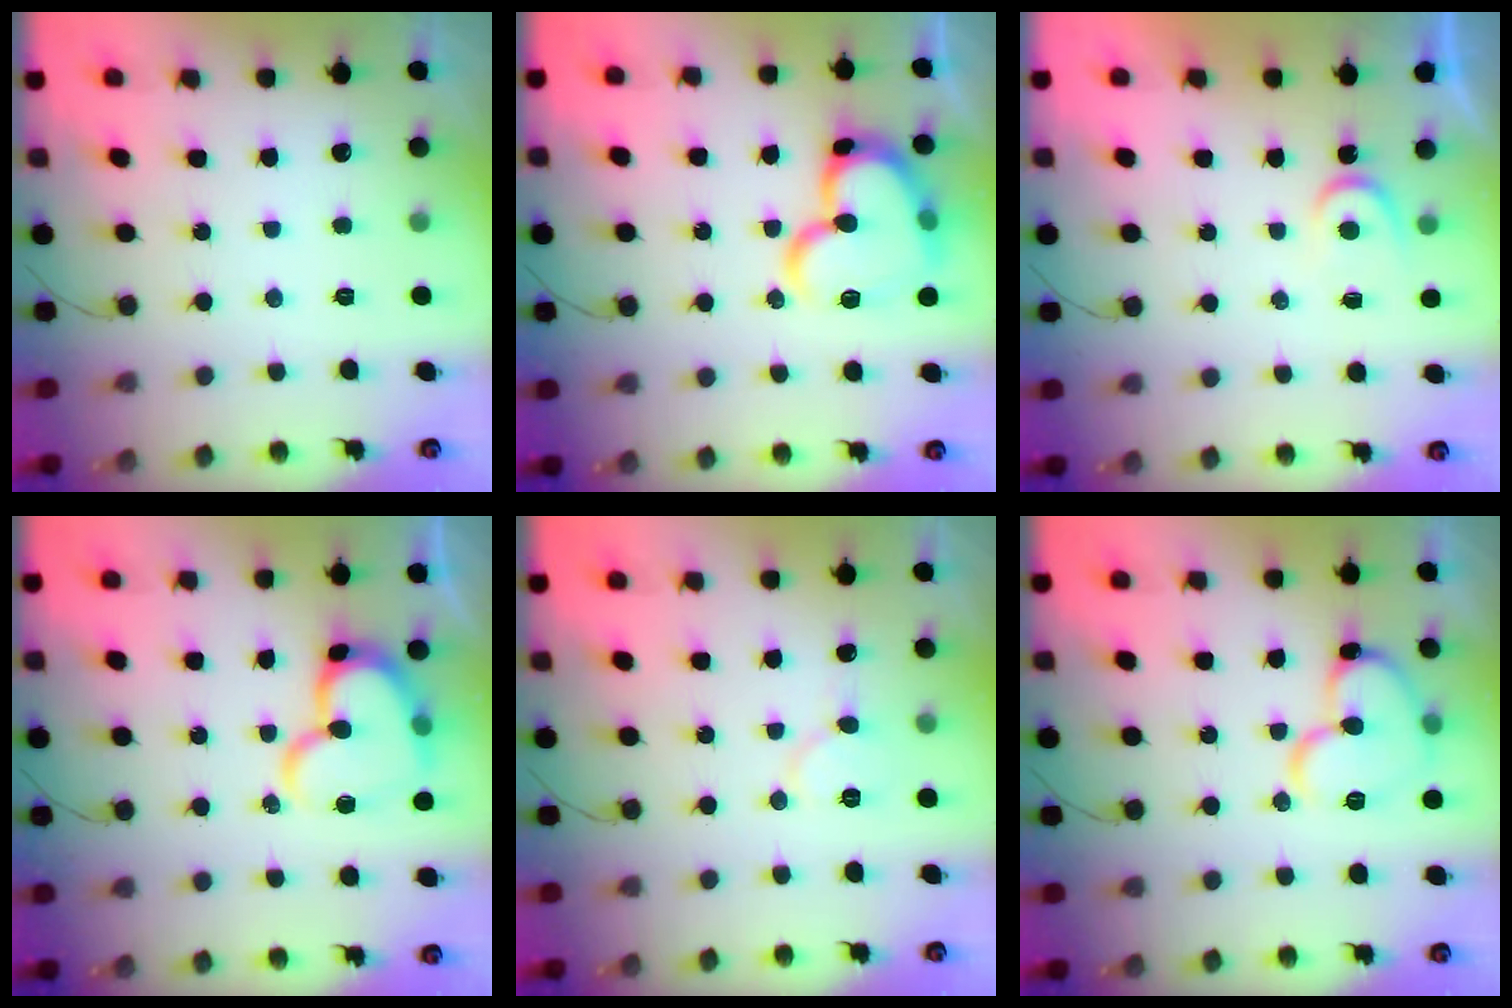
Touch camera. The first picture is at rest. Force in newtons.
{"total": 18.8, "press": 18.6, "slide": 2.2}
{"total": 3.1, "press": 3.1, "slide": 0.4}
{"total": 16.6, "press": 16.6, "slide": 1.5}
{"total": 4.9, "press": 4.9, "slide": 0.2}
{"total": 13.3, "press": 13.1, "slide": 2.1}